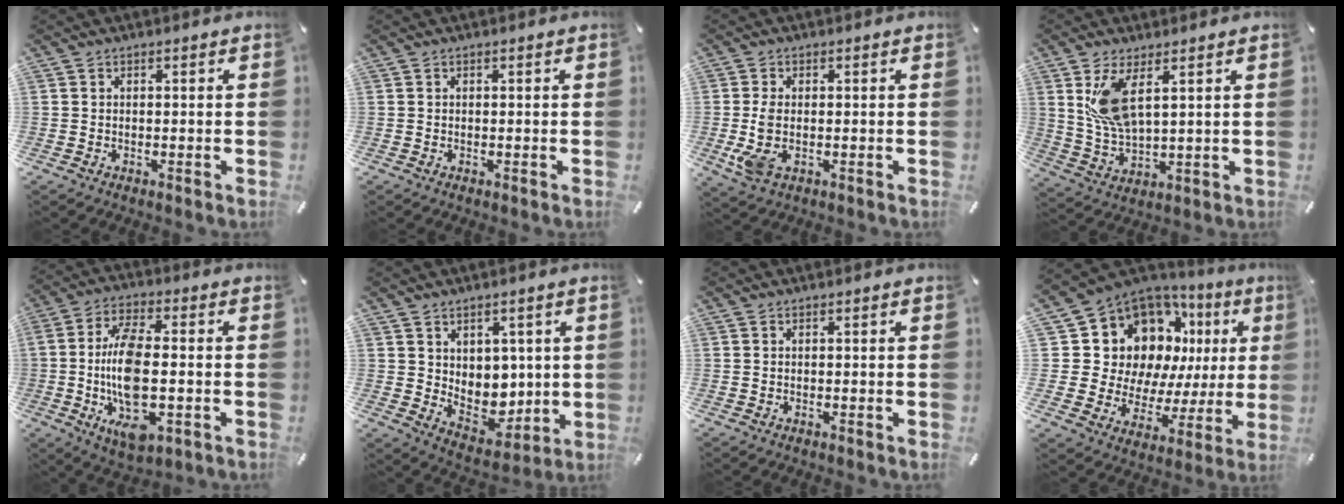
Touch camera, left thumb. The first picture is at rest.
{"total": 0.0}
{"total": 5.7, "force": [-0.5, 3.4, 4.6], "torque": [-0.097, -0.004, -0.012]}
{"total": 9.9, "force": [4.2, 4.2, 8.0], "torque": [-0.174, -0.007, 0.072]}
{"total": 16.0, "force": [-2.1, 7.6, 13.9], "torque": [-0.272, -0.009, -0.036]}
{"total": 7.3, "force": [3.8, 6.1, 1.5], "torque": [-0.016, -0.042, 0.077]}
{"total": 0.0}
{"total": 15.8, "force": [8.5, 11.6, 6.7], "torque": [-0.118, -0.084, 0.171]}